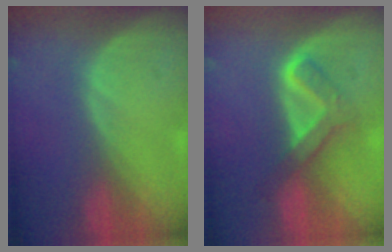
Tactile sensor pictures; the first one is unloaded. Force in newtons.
{"total": 5.1, "press": 5.1, "slide": 0.8}